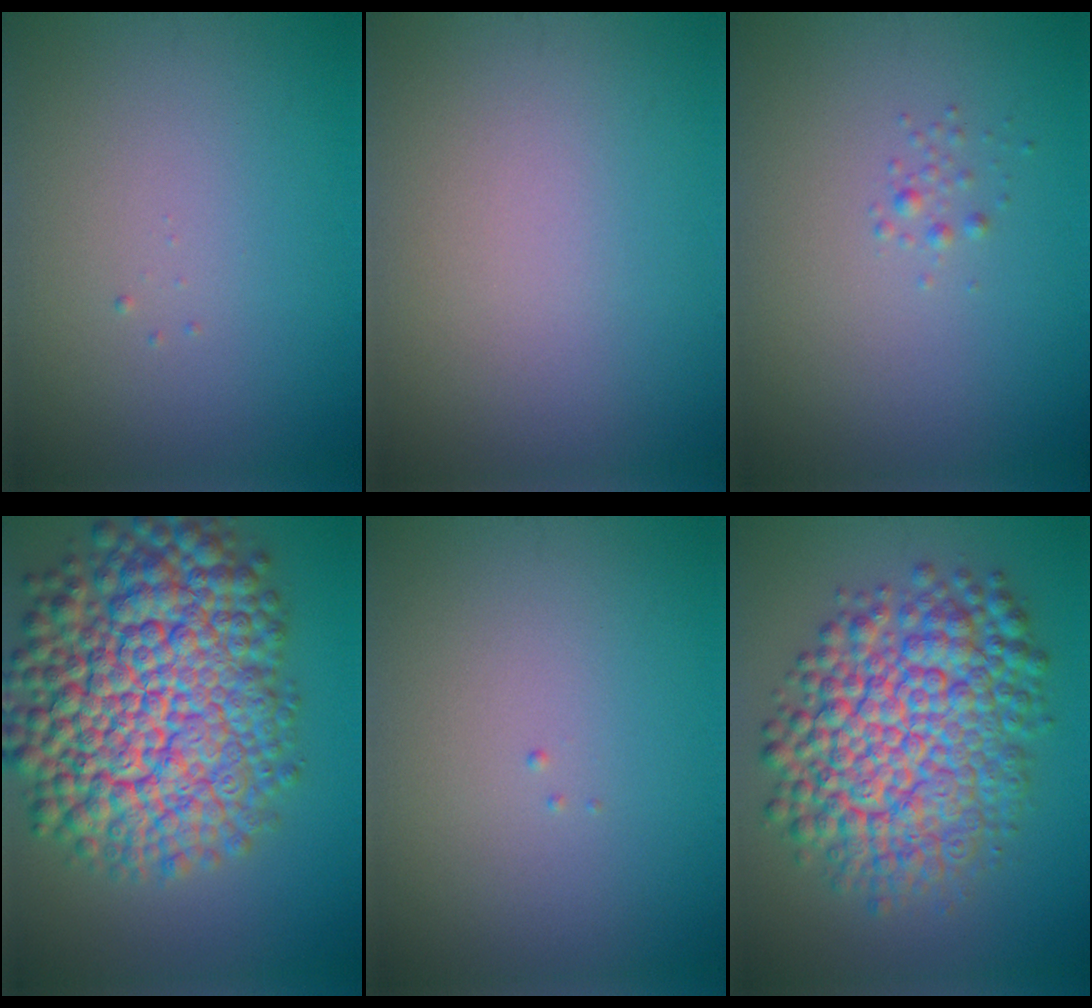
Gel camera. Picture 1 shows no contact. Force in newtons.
{"total": 0.0}
{"total": 0.7, "press": 0.7, "slide": 0.0}
{"total": 15.7, "press": 15.7, "slide": 0.6}
{"total": 0.0}
{"total": 11.2, "press": 11.2, "slide": 0.3}